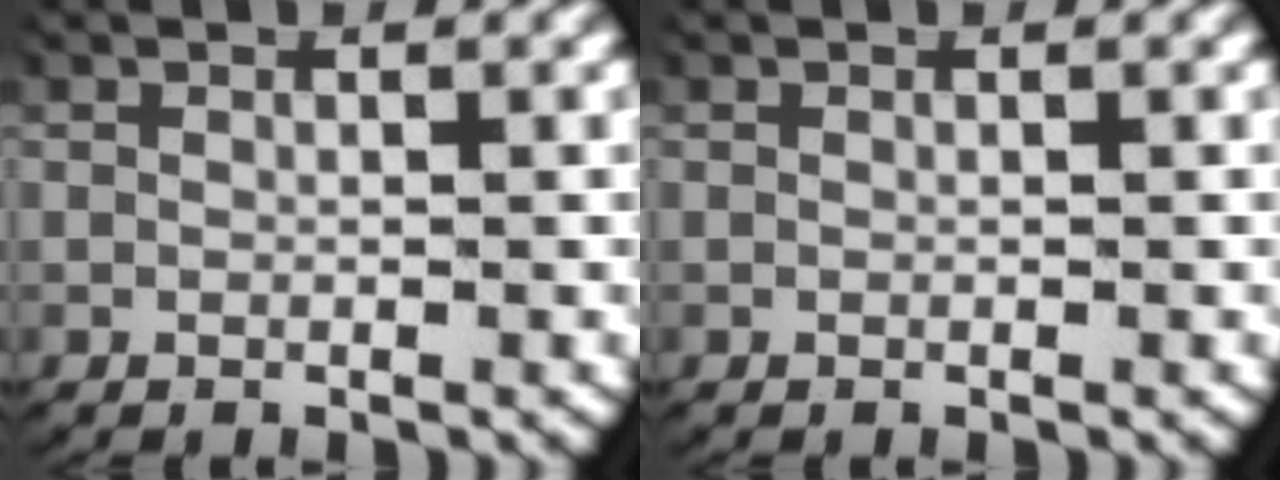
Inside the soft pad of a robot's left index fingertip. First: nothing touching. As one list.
[{"total": 0.0}]